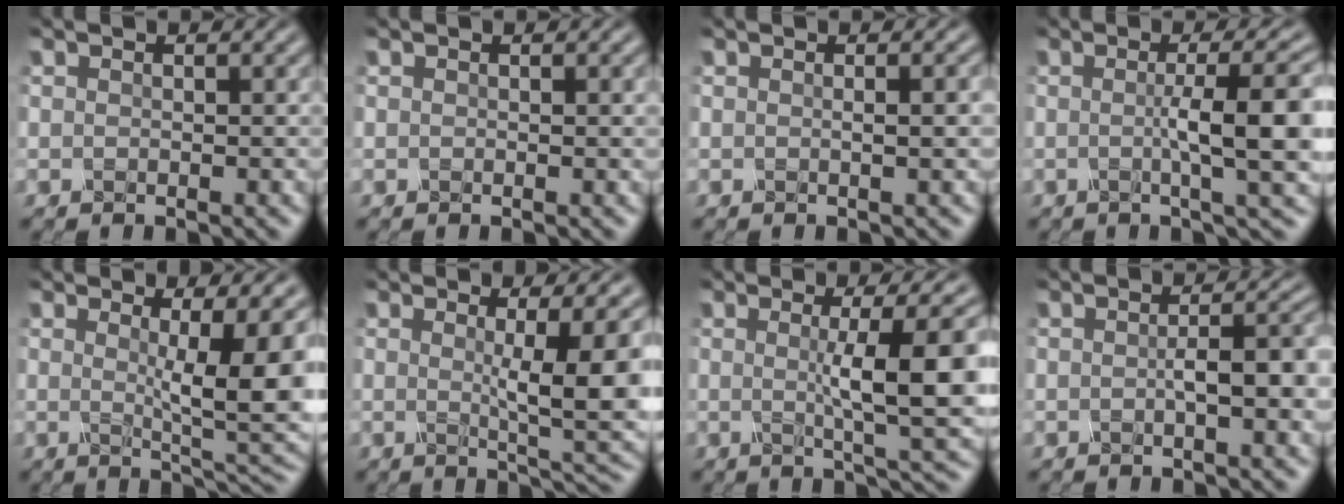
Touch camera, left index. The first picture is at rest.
{"total": 0.6, "force": [0.2, 0.2, 0.5], "torque": [-0.012, 0.002, 0.006]}
{"total": 1.4, "force": [-0.2, 0.1, 1.4], "torque": [-0.027, 0.001, -0.002]}
{"total": 6.3, "force": [-0.1, 0.9, 6.3], "torque": [-0.095, 0.007, -0.003]}
{"total": 6.3, "force": [1.2, 1.2, 6.1], "torque": [-0.090, -0.013, 0.023]}
{"total": 5.8, "force": [0.6, 0.9, 5.7], "torque": [-0.088, -0.007, 0.014]}
{"total": 7.5, "force": [0.5, 1.2, 7.4], "torque": [-0.105, 0.002, 0.009]}
{"total": 3.5, "force": [-0.7, 1.0, 3.3], "torque": [-0.061, 0.004, -0.010]}